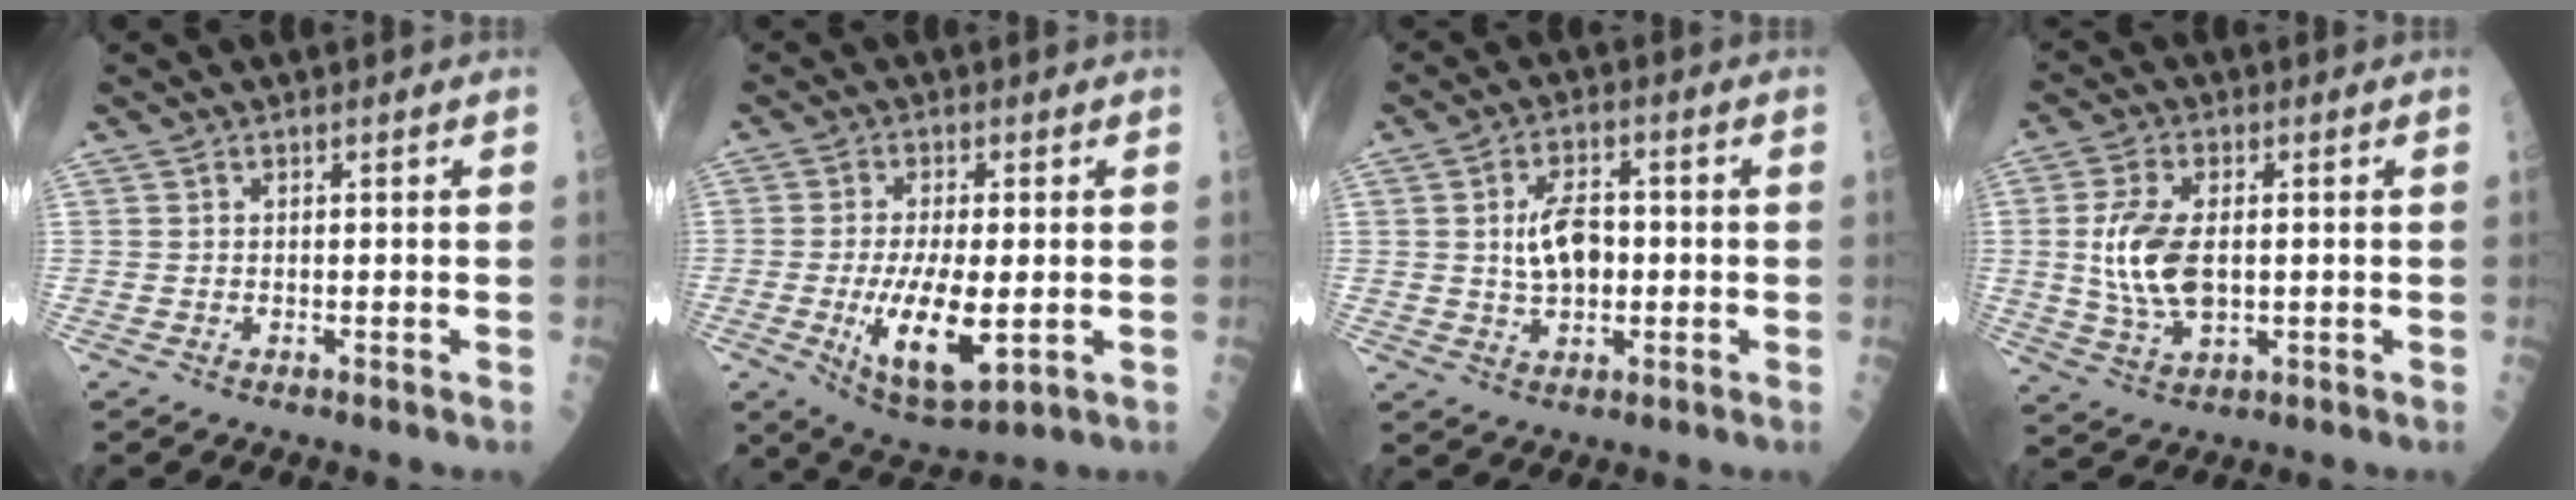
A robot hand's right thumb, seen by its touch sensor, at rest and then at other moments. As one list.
[{"total": 12.8, "force": [-2.4, 4.5, 11.7], "torque": [-0.207, -0.020, -0.029]}, {"total": 7.5, "force": [0.2, 4.4, 6.1], "torque": [-0.089, 0.007, 0.002]}, {"total": 11.3, "force": [0.5, 6.0, 9.6], "torque": [-0.196, -0.003, 0.016]}]